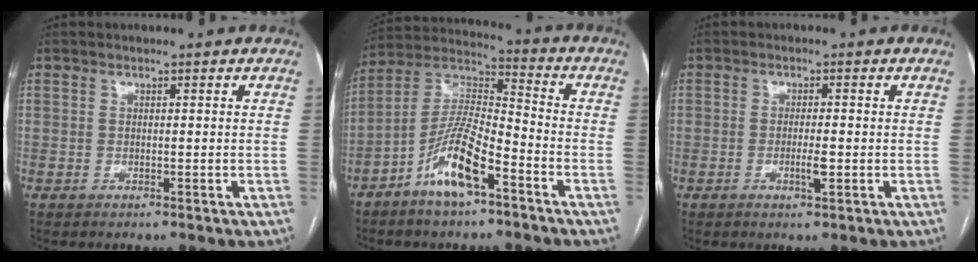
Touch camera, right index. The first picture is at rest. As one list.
[{"total": 11.9, "force": [-6.4, 2.8, 9.7], "torque": [-0.200, 0.004, -0.123]}, {"total": 2.5, "force": [-0.7, 0.4, 2.4], "torque": [-0.043, -0.001, -0.010]}]